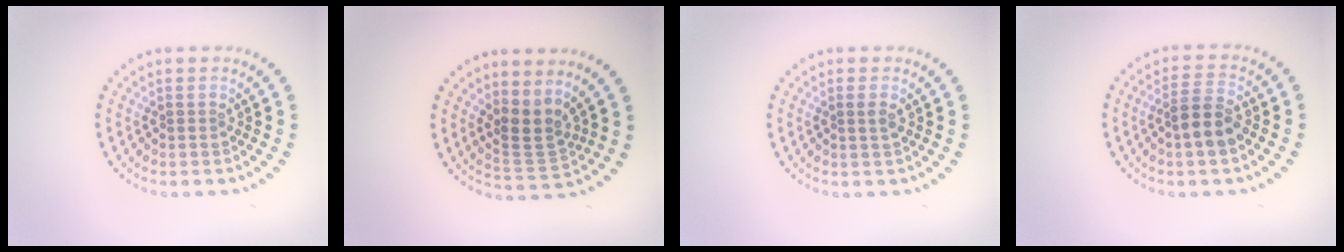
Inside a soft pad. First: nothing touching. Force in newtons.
{"total": 2.8, "press": 2.0, "slide": 1.9}
{"total": 0.8, "press": 0.7, "slide": 0.3}
{"total": 3.3, "press": 3.2, "slide": 1.1}